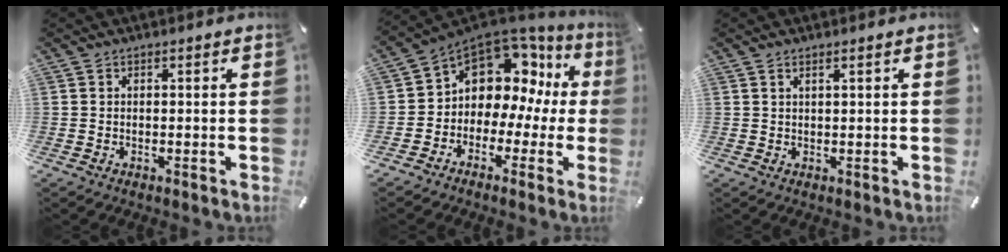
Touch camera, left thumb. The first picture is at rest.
{"total": 9.4, "force": [4.4, 7.5, 3.6], "torque": [-0.062, -0.051, 0.079]}
{"total": 1.2, "force": [0.7, 0.0, 0.9], "torque": [-0.018, -0.002, 0.013]}